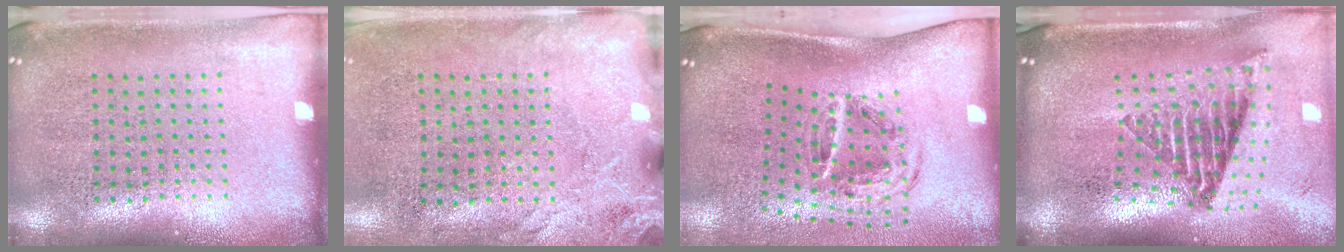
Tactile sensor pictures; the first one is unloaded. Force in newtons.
{"total": 2.6, "press": 2.1, "slide": 1.6}
{"total": 1.8, "press": 1.1, "slide": 1.5}
{"total": 2.7, "press": 1.7, "slide": 2.1}